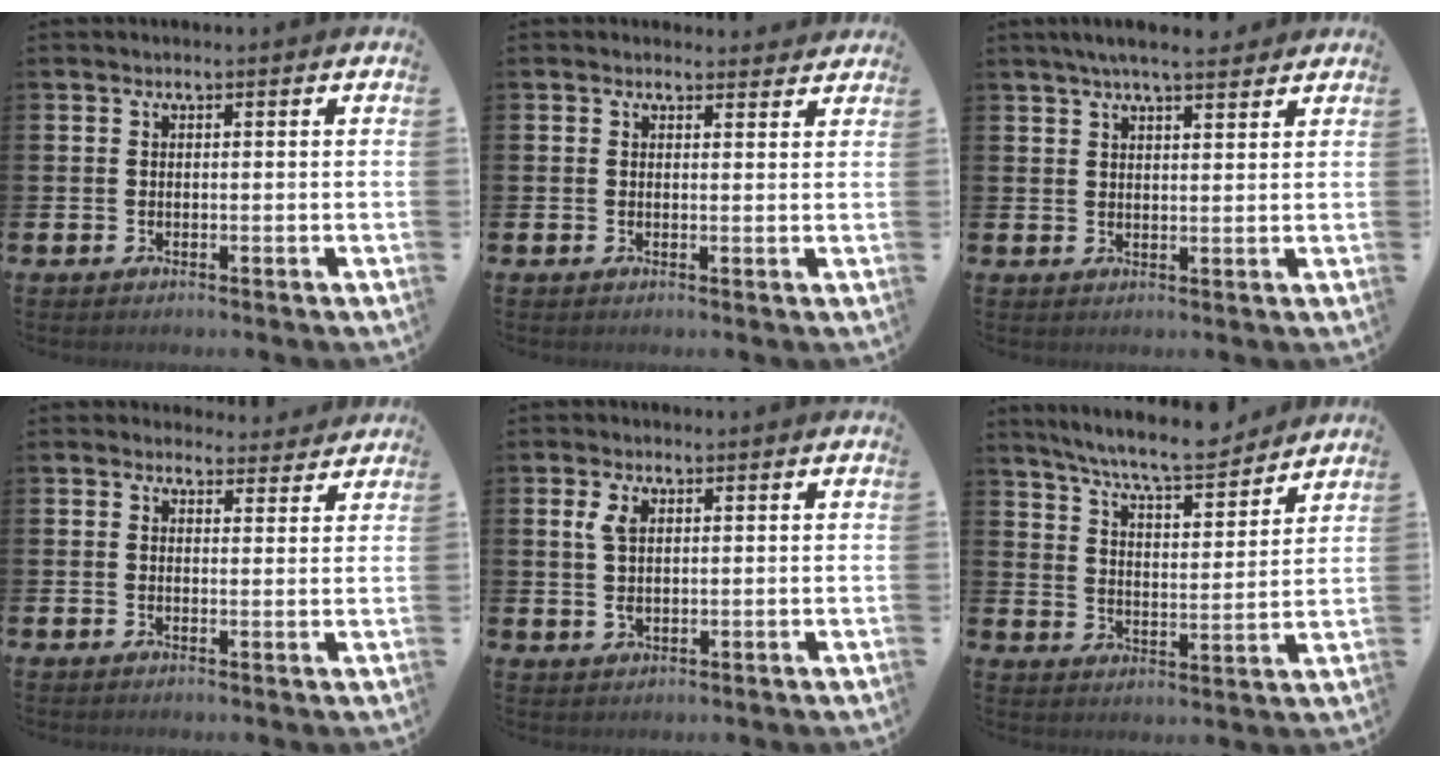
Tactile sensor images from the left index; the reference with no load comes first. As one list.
[{"total": 1.5, "force": [1.5, 0.5, 0.0], "torque": [0.005, -0.004, 0.024]}, {"total": 5.0, "force": [4.5, 0.6, 2.0], "torque": [-0.042, -0.013, 0.079]}, {"total": 2.8, "force": [2.6, 0.9, -0.1], "torque": [0.003, -0.012, 0.045]}, {"total": 3.3, "force": [1.5, 1.7, 2.4], "torque": [-0.036, 0.003, 0.023]}, {"total": 8.1, "force": [7.7, 0.6, 2.6], "torque": [-0.076, -0.051, 0.133]}]